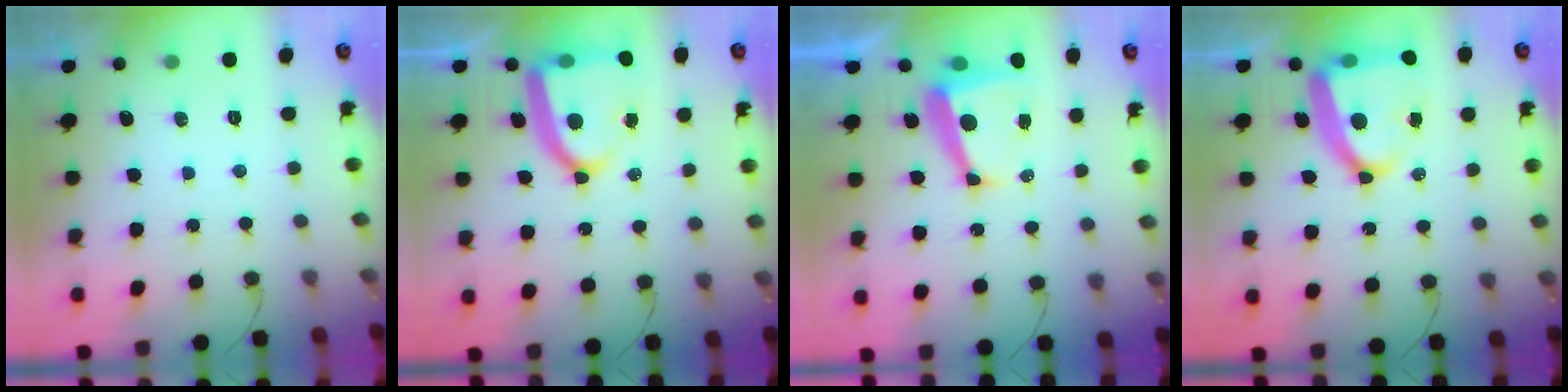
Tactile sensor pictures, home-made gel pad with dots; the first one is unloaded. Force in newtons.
{"total": 17.1, "press": 17.0, "slide": 1.6}
{"total": 8.8, "press": 8.8, "slide": 0.7}
{"total": 16.5, "press": 16.4, "slide": 1.6}